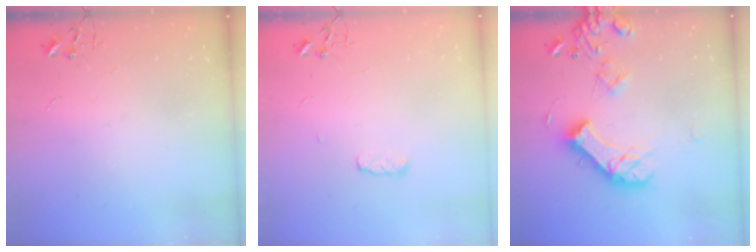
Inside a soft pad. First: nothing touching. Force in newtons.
{"total": 5.2, "press": 5.2, "slide": 0.8}
{"total": 16.4, "press": 16.2, "slide": 2.4}